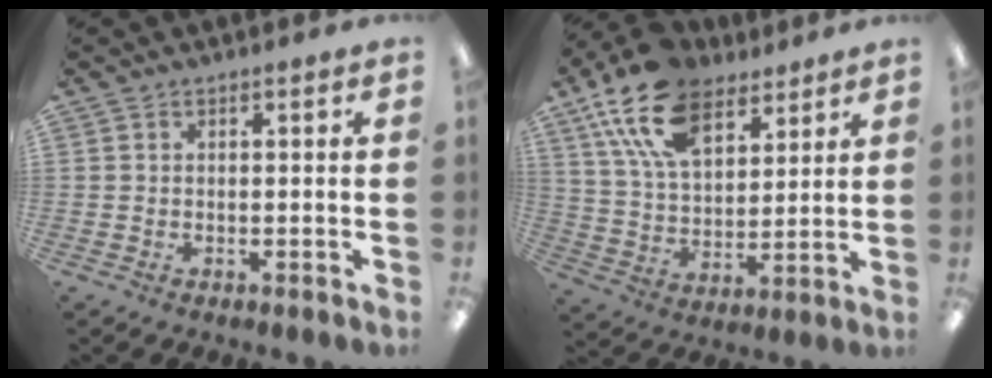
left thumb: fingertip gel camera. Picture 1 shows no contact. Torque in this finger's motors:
{"motor_torque": [0.18, 0.65, 1.66, -1.11, 0.52]}